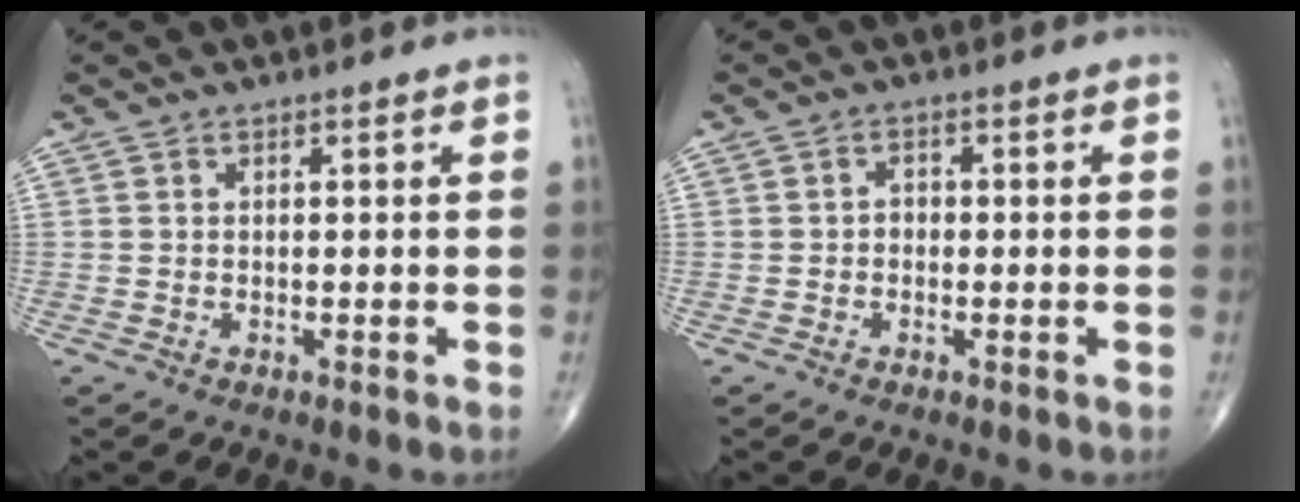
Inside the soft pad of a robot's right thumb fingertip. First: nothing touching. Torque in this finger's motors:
{"motor_torque": [0.00, 0.13, -0.06, -0.08, 0.01]}